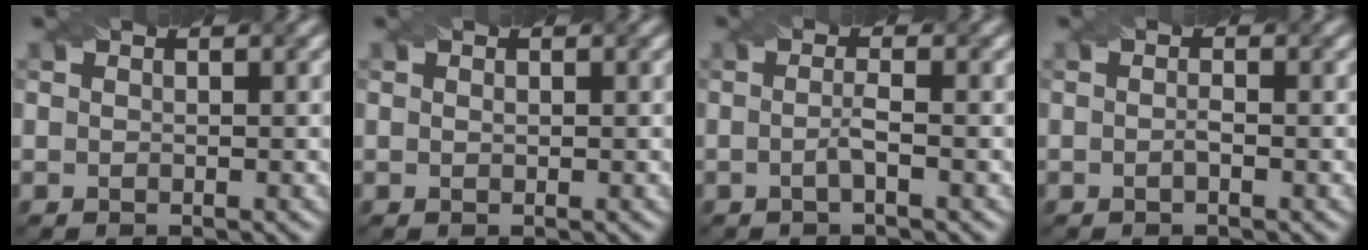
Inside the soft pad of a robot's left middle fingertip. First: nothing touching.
{"total": 0.0}
{"total": 1.5, "force": [-0.4, 0.2, 1.4], "torque": [-0.028, -0.001, -0.009]}
{"total": 0.7, "force": [-0.4, 0.1, 0.6], "torque": [-0.014, 0.001, -0.006]}